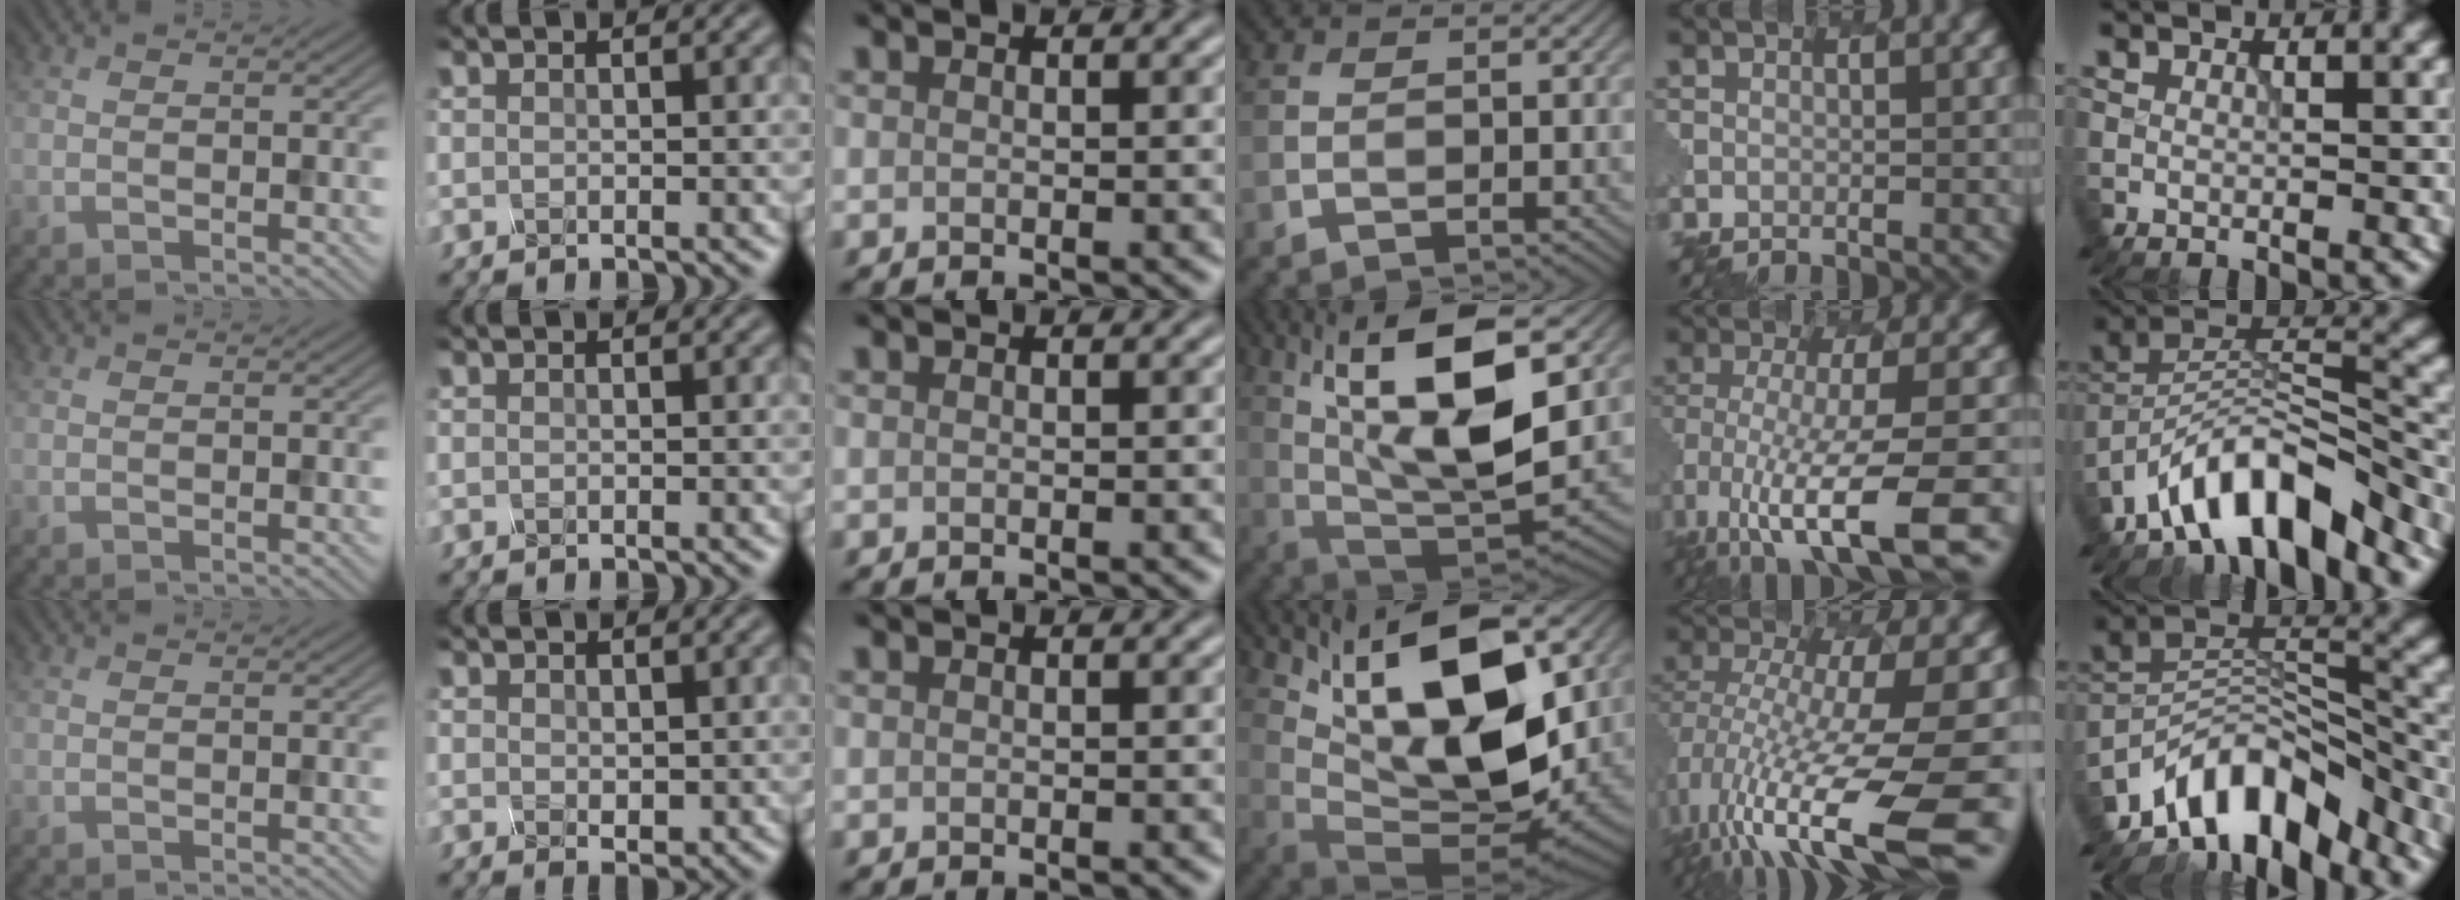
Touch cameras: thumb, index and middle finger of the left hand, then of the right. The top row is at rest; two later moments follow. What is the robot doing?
{"motion": "twist", "object": "rubiks cube"}